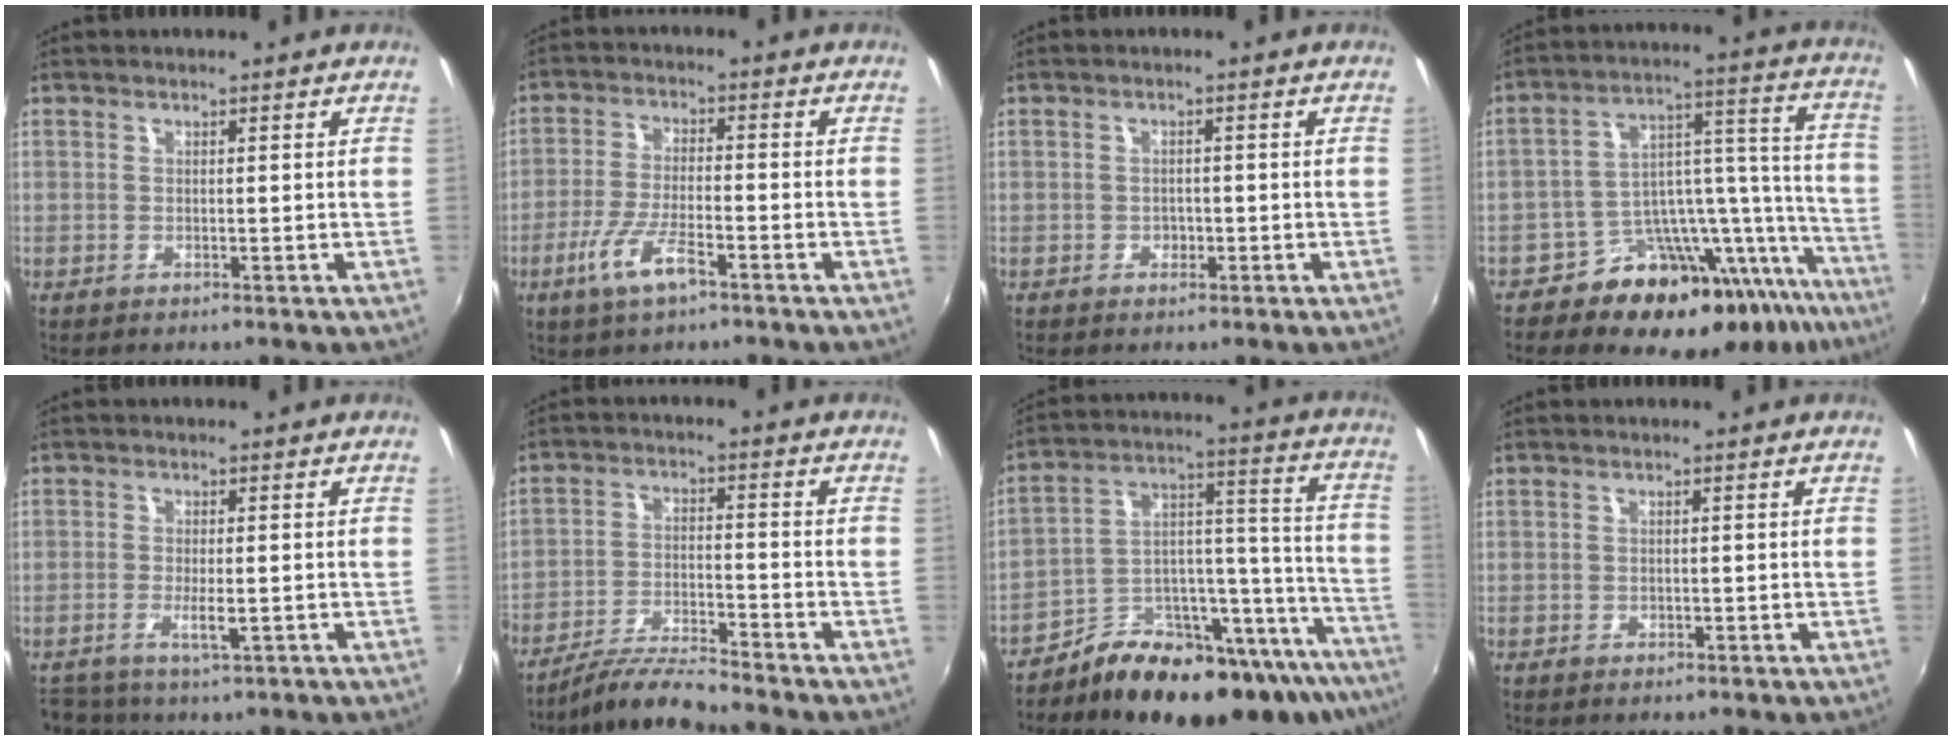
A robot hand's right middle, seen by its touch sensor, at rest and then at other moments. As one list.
[{"total": 7.8, "force": [-4.4, 2.0, 6.2], "torque": [-0.133, -0.008, -0.081]}, {"total": 1.8, "force": [-0.8, 1.5, 0.5], "torque": [-0.009, 0.000, -0.009]}, {"total": 22.6, "force": [-17.2, 9.9, 10.8], "torque": [-0.129, 0.037, -0.250]}, {"total": 4.9, "force": [-2.5, 2.0, 3.7], "torque": [-0.080, -0.006, -0.040]}, {"total": 8.9, "force": [-8.2, -0.1, 3.4], "torque": [-0.077, -0.004, -0.155]}, {"total": 26.1, "force": [-18.6, 10.2, 15.2], "torque": [-0.203, 0.028, -0.267]}, {"total": 1.1, "force": [-0.6, 0.8, 0.3], "torque": [-0.006, -0.001, -0.007]}]